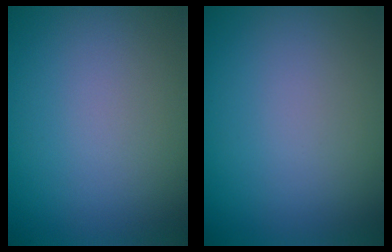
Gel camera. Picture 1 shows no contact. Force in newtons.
{"total": 0.0}